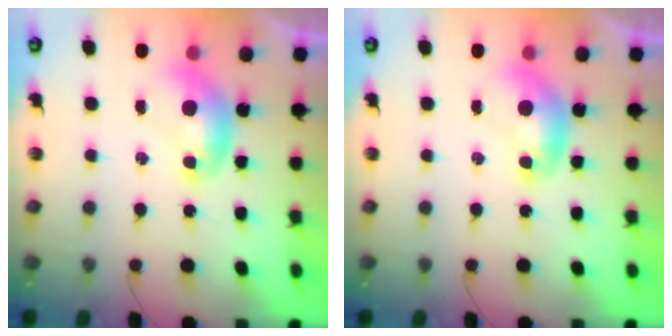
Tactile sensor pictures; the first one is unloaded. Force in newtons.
{"total": 0.0}